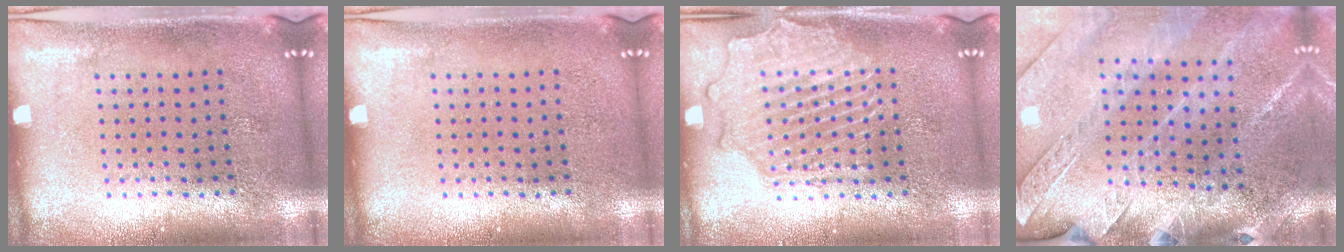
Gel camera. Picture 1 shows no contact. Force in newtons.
{"total": 0.0}
{"total": 2.9, "press": 2.9, "slide": 0.3}
{"total": 2.9, "press": 2.9, "slide": 0.4}